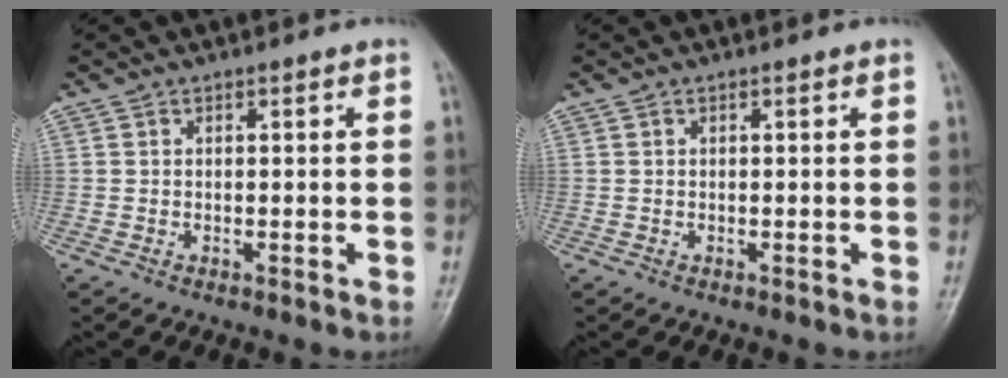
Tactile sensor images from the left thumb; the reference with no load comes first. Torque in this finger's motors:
{"motor_torque": [0.00, 0.00, 0.01, -0.01, 0.00]}